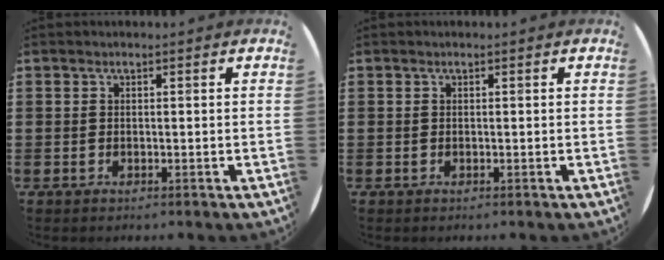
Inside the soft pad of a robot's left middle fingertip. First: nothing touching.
{"total": 0.0}